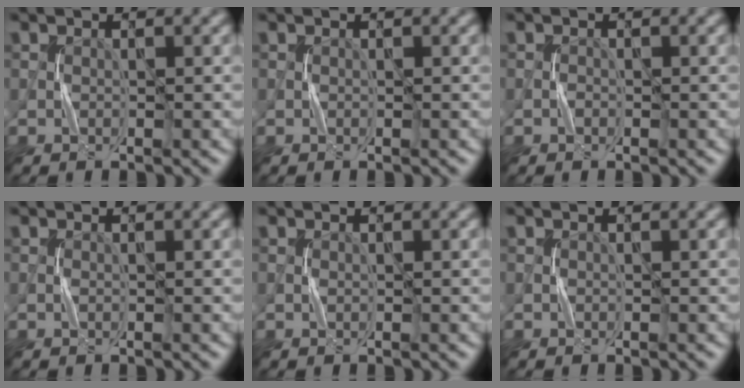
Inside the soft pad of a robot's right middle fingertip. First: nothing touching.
{"total": 0.0}
{"total": 0.0}
{"total": 0.0}
{"total": 0.0}
{"total": 0.0}